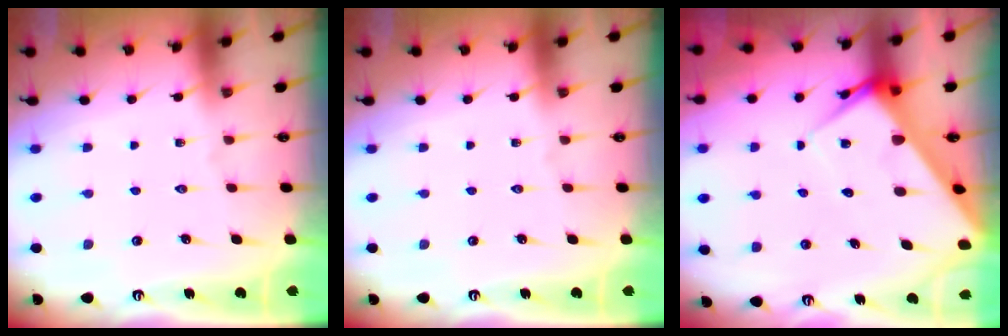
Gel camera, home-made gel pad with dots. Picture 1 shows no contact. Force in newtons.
{"total": 0.0}
{"total": 7.6, "press": 7.5, "slide": 0.7}